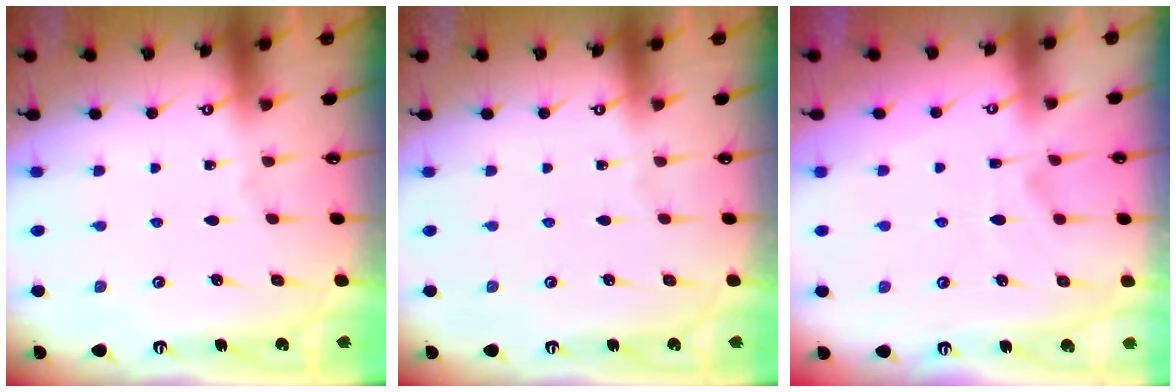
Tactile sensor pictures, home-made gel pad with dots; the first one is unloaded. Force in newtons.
{"total": 0.0}
{"total": 1.3, "press": 0.1, "slide": 1.3}